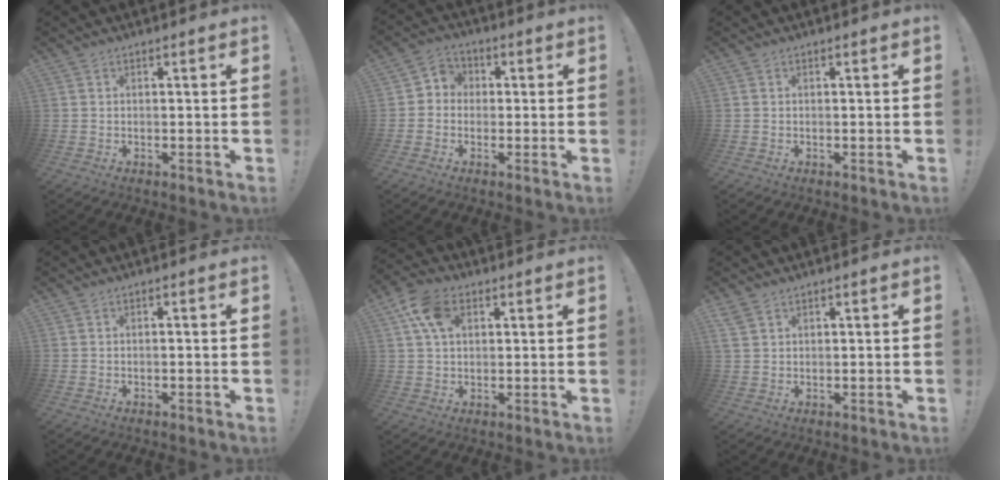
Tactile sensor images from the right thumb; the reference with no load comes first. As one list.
[{"total": 4.9, "force": [-1.4, 4.4, 1.6], "torque": [-0.027, 0.024, -0.022]}, {"total": 0.0}, {"total": 0.7, "force": [-0.6, -0.2, 0.4], "torque": [-0.011, 0.000, -0.010]}, {"total": 10.4, "force": [3.9, 6.8, 6.9], "torque": [-0.119, 0.000, 0.075]}, {"total": 3.3, "force": [2.2, 1.9, 1.5], "torque": [-0.031, -0.001, 0.045]}]